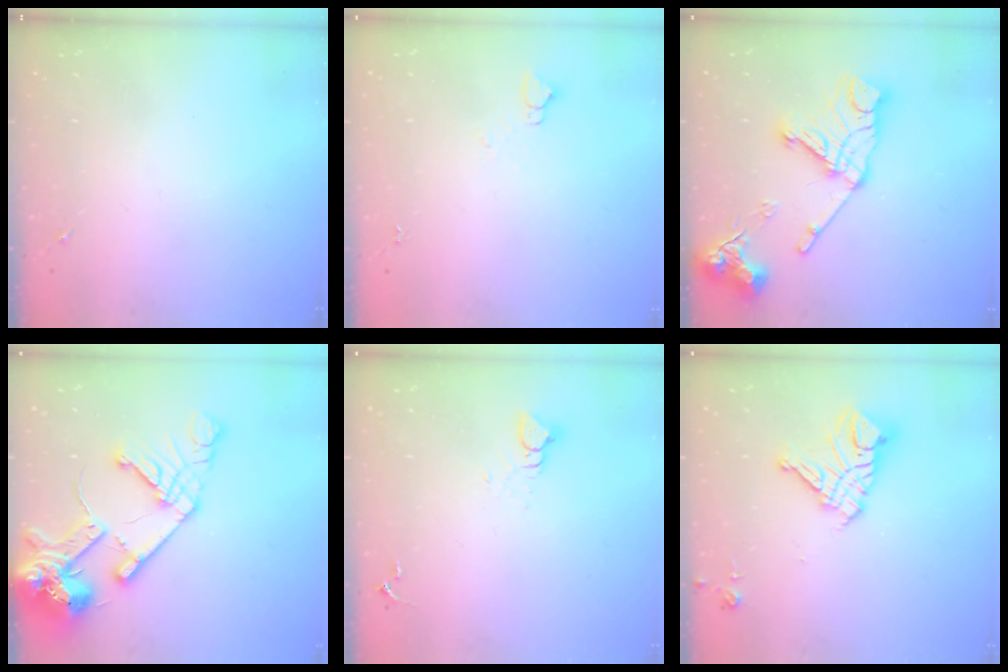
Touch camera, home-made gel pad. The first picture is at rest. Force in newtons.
{"total": 3.1, "press": 3.1, "slide": 0.3}
{"total": 18.1, "press": 18.0, "slide": 2.1}
{"total": 20.4, "press": 20.2, "slide": 2.9}
{"total": 3.9, "press": 3.9, "slide": 0.4}
{"total": 14.0, "press": 13.9, "slide": 1.5}